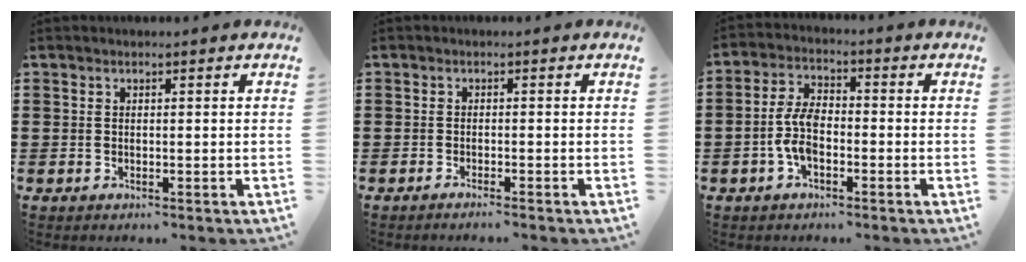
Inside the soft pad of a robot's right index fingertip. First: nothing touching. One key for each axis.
{"total": 1.0, "fx": -0.9, "fy": -0.1, "fz": 0.3, "tx": -0.006, "ty": -0.002, "tz": -0.017}
{"total": 6.1, "fx": -1.7, "fy": 2.9, "fz": 5.0, "tx": -0.125, "ty": -0.005, "tz": -0.039}